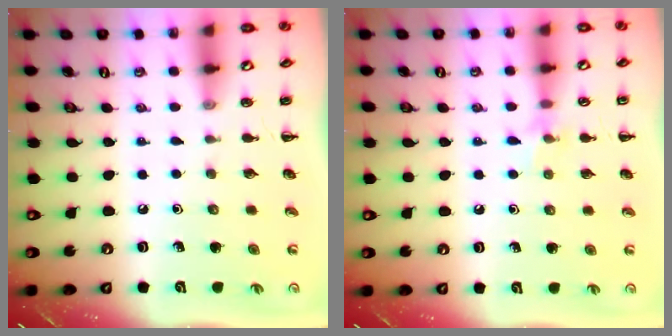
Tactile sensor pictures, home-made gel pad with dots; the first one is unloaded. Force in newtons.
{"total": 6.0, "press": 5.8, "slide": 1.4}